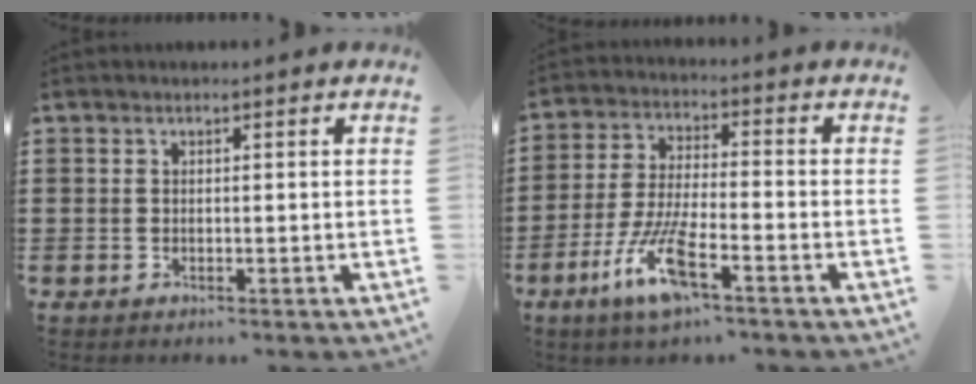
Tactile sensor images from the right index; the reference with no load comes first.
{"total": 9.3, "force": [-5.0, 1.8, 7.7], "torque": [-0.182, -0.014, -0.097]}